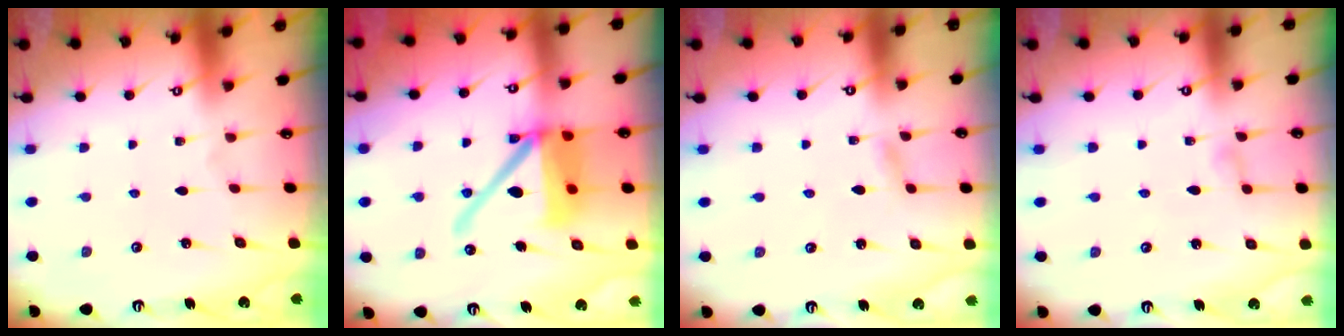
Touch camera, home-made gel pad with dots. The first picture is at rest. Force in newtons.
{"total": 16.6, "press": 16.5, "slide": 2.1}
{"total": 1.1, "press": 1.1, "slide": 0.1}
{"total": 3.0, "press": 3.0, "slide": 0.4}